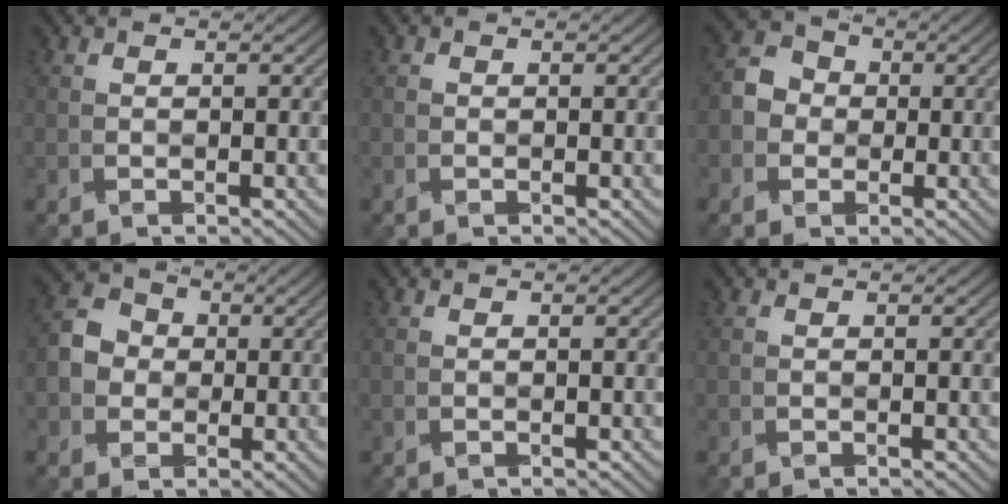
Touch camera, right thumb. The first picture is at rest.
{"total": 0.6, "force": [-0.1, 0.5, 0.2], "torque": [-0.003, 0.001, -0.003]}
{"total": 4.6, "force": [-0.7, 4.3, 1.6], "torque": [-0.034, 0.011, -0.026]}
{"total": 5.3, "force": [-0.5, 4.8, 2.1], "torque": [-0.049, 0.012, -0.024]}
{"total": 0.0}
{"total": 0.0}